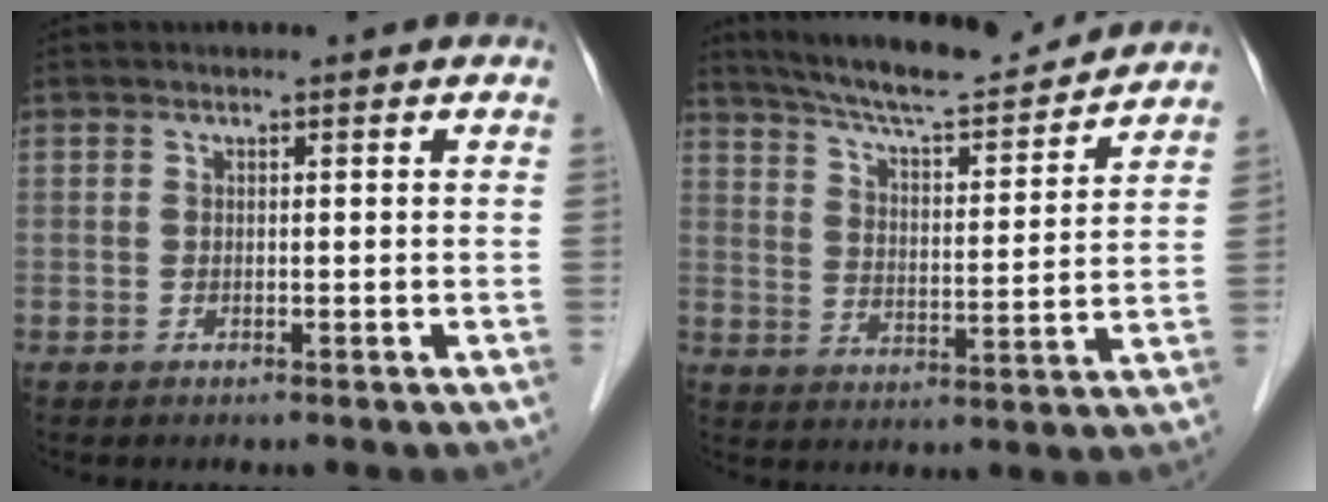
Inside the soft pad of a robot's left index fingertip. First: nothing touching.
{"total": 15.7, "force": [14.5, 1.6, 5.8], "torque": [-0.101, 0.004, 0.221]}